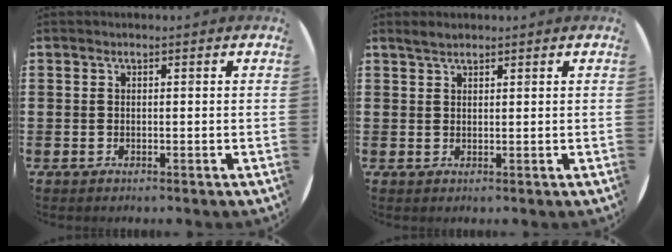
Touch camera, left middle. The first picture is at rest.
{"total": 1.4, "force": [1.3, 0.3, 0.4], "torque": [-0.010, 0.004, 0.024]}